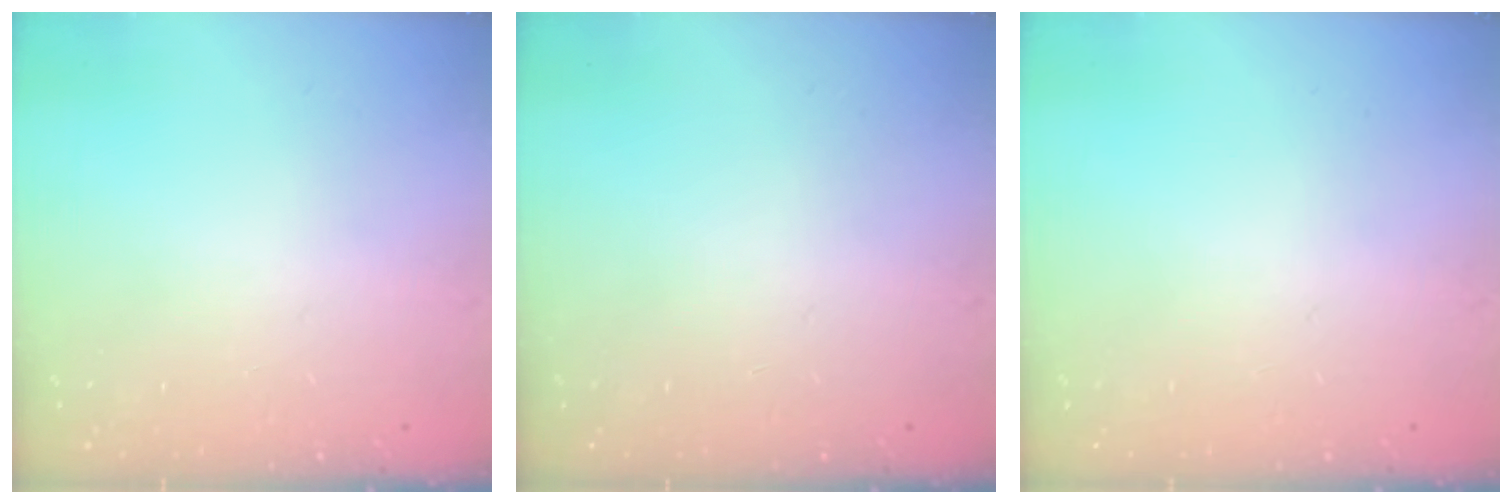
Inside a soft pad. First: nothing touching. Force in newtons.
{"total": 0.0}
{"total": 0.0}